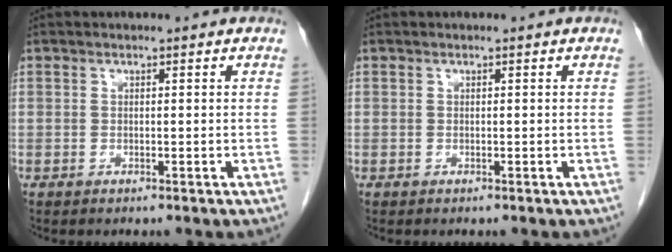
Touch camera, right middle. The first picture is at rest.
{"total": 0.0}